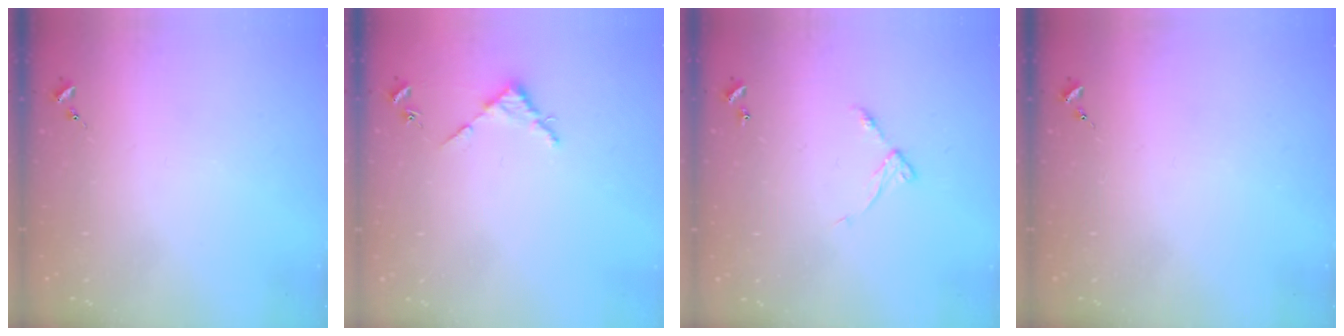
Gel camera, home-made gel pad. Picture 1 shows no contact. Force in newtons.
{"total": 3.1, "press": 3.1, "slide": 0.3}
{"total": 6.5, "press": 6.5, "slide": 0.5}
{"total": 0.0}